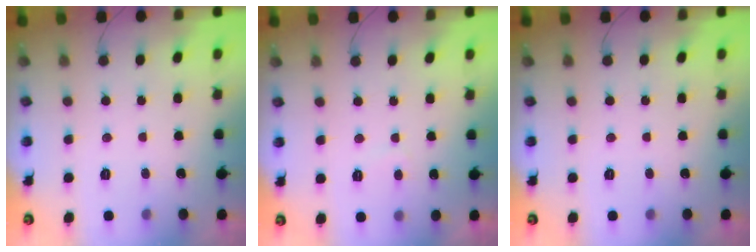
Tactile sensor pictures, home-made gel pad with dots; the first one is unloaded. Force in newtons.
{"total": 2.1, "press": 2.0, "slide": 0.6}
{"total": 0.0}